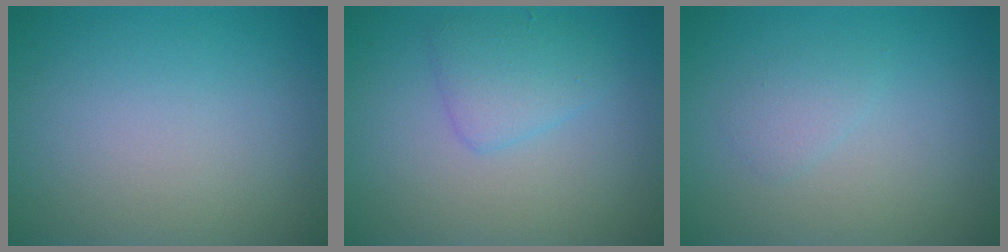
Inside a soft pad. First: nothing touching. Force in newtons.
{"total": 2.5, "press": 2.5, "slide": 0.1}
{"total": 1.1, "press": 1.1, "slide": 0.1}